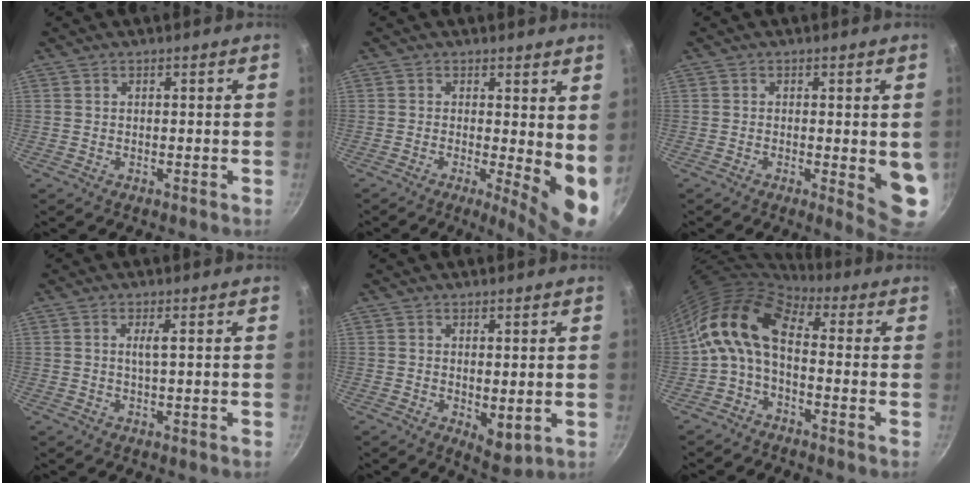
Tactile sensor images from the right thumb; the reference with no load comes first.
{"total": 8.4, "force": [0.0, 2.6, 8.0], "torque": [-0.099, -0.020, 0.002]}
{"total": 7.3, "force": [-0.7, 2.1, 6.9], "torque": [-0.075, -0.018, -0.008]}
{"total": 1.9, "force": [0.4, 0.1, 1.9], "torque": [-0.040, 0.000, 0.010]}
{"total": 4.7, "force": [0.6, 2.4, 4.0], "torque": [-0.049, -0.020, 0.013]}
{"total": 10.7, "force": [-0.4, 6.1, 8.7], "torque": [-0.157, 0.035, -0.025]}